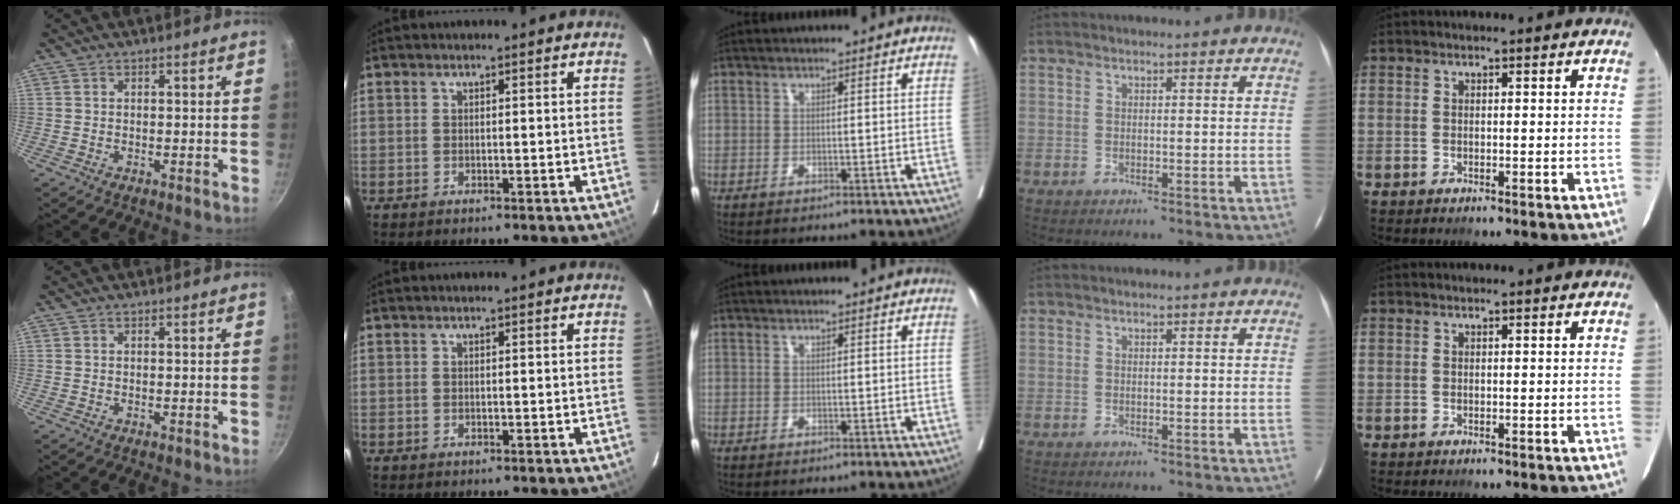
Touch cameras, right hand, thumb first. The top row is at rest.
{}